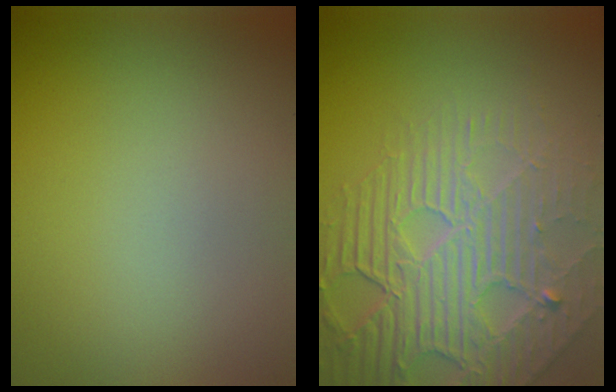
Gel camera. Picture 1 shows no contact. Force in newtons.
{"total": 7.2, "press": 5.5, "slide": 4.6}